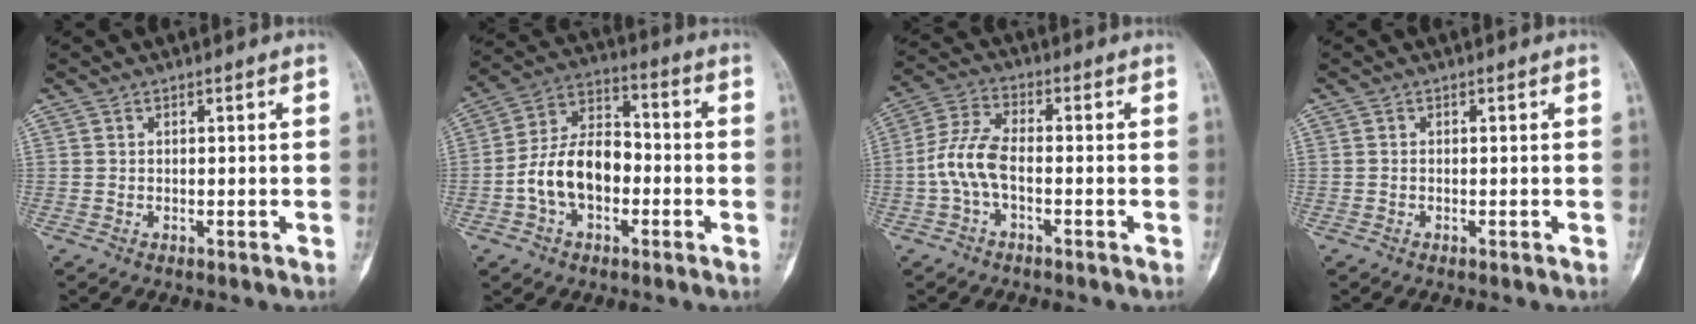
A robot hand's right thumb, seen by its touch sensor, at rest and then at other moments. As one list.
[{"total": 13.1, "force": [-2.8, 8.4, 9.6], "torque": [-0.161, 0.045, -0.059]}, {"total": 7.3, "force": [-1.8, 3.5, 6.2], "torque": [-0.144, 0.025, -0.041]}, {"total": 0.0}]